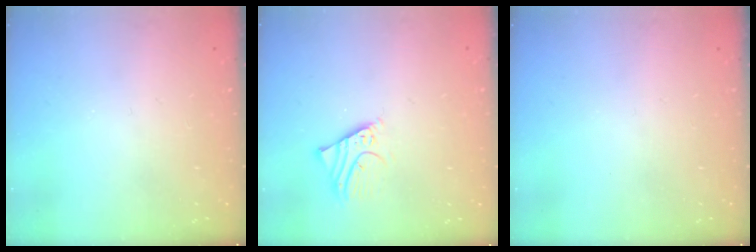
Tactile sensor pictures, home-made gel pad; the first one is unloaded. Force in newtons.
{"total": 3.5, "press": 3.5, "slide": 0.4}
{"total": 0.0}